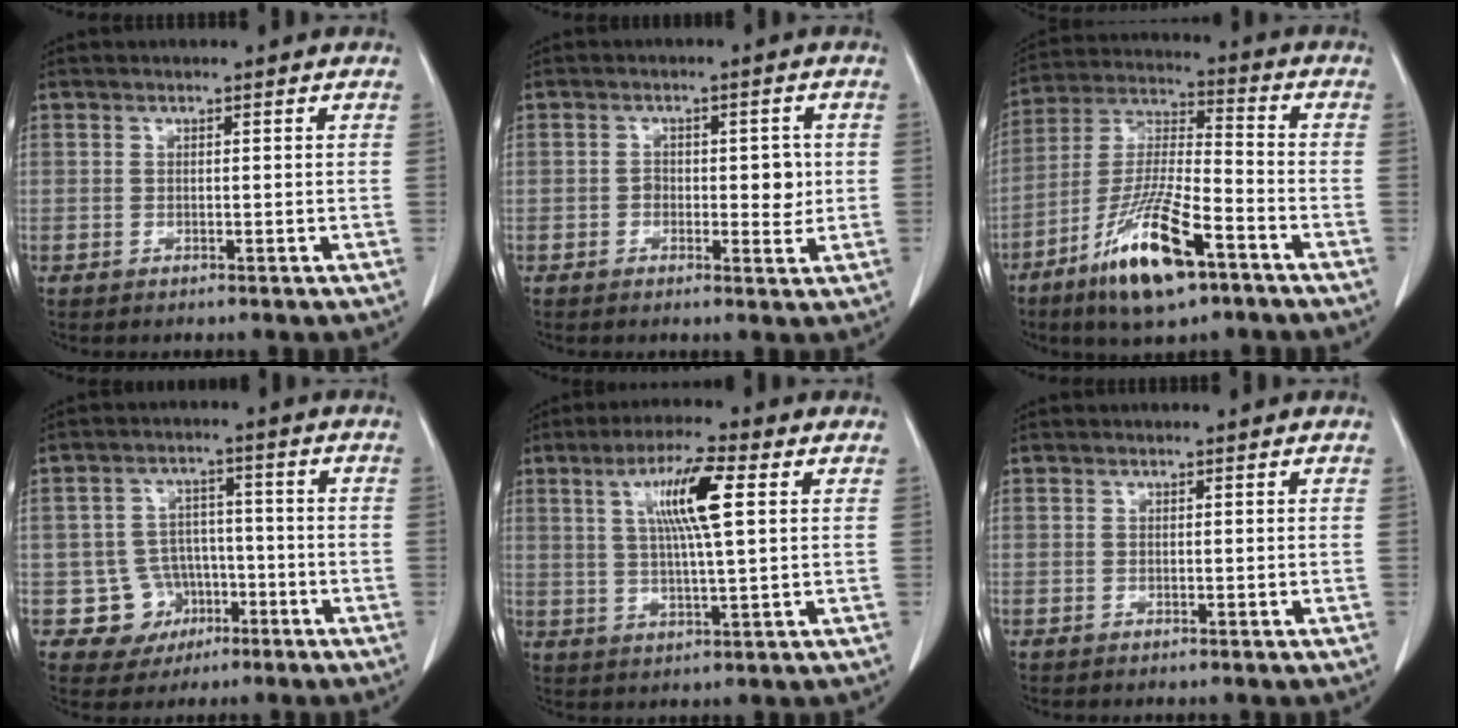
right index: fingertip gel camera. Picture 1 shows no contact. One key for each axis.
{"total": 4.4, "fx": -0.2, "fy": 2.5, "fz": 3.6, "tx": -0.039, "ty": 0.005, "tz": -0.001}
{"total": 15.1, "fx": -8.5, "fy": 3.0, "fz": 12.2, "tx": -0.245, "ty": -0.022, "tz": -0.152}
{"total": 6.8, "fx": -2.4, "fy": 6.3, "fz": 0.7, "tx": -0.002, "ty": 0.015, "tz": -0.029}
{"total": 9.3, "fx": 2.8, "fy": 0.5, "fz": 8.8, "tx": -0.162, "ty": 0.008, "tz": 0.049}
{"total": 0.0}